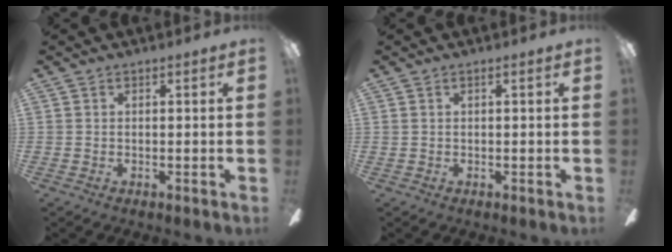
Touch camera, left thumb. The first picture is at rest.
{"total": 0.7, "force": [0.0, 0.1, 0.7], "torque": [-0.012, 0.001, 0.000]}